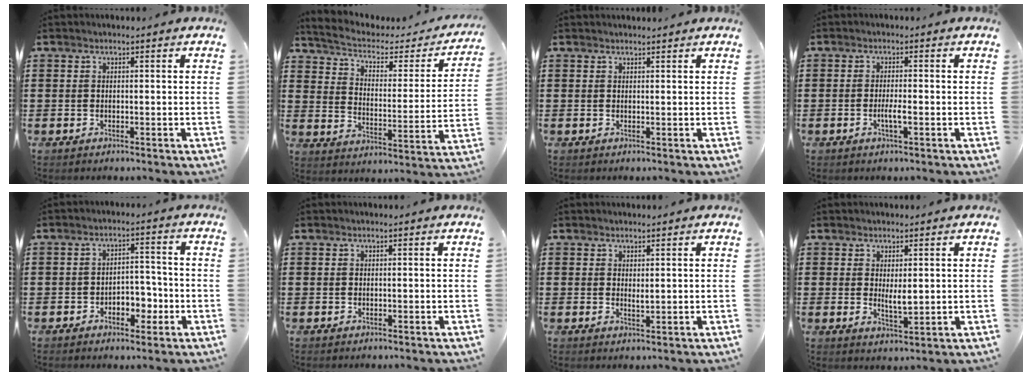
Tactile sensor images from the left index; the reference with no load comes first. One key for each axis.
{"total": 3.5, "fx": 2.3, "fy": 1.5, "fz": 2.2, "tx": -0.056, "ty": -0.019, "tz": 0.032}
{"total": 0.8, "fx": 0.7, "fy": 0.0, "fz": 0.1, "tx": -0.004, "ty": -0.001, "tz": 0.015}
{"total": 2.4, "fx": -0.8, "fy": 0.3, "fz": 2.2, "tx": -0.046, "ty": -0.004, "tz": -0.016}
{"total": 4.3, "fx": -2.2, "fy": 2.7, "fz": 2.5, "tx": -0.040, "ty": 0.007, "tz": -0.047}
{"total": 0.0}
{"total": 1.3, "fx": 0.6, "fy": 0.5, "fz": 1.0, "tx": -0.021, "ty": 0.002, "tz": 0.011}
{"total": 3.4, "fx": 0.9, "fy": 1.2, "fz": 3.0, "tx": -0.053, "ty": -0.002, "tz": 0.013}